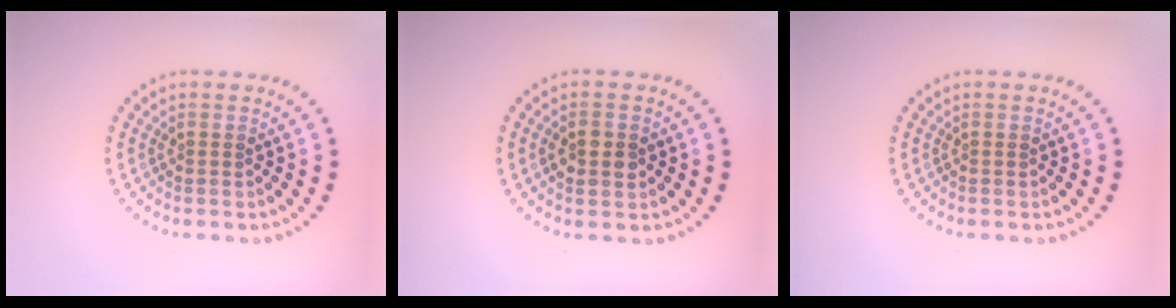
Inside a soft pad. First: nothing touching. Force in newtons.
{"total": 2.8, "press": 2.8, "slide": 0.1}
{"total": 0.0}